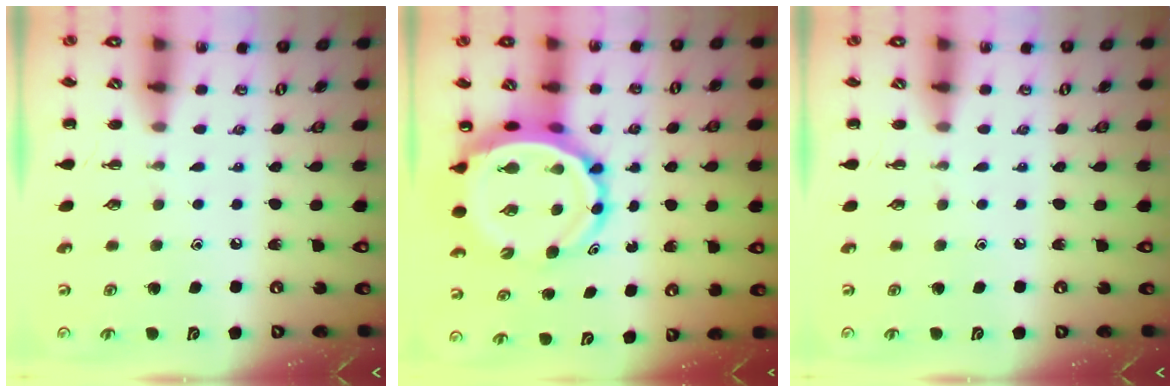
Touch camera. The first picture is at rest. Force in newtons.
{"total": 10.2, "press": 9.7, "slide": 3.3}
{"total": 0.0}